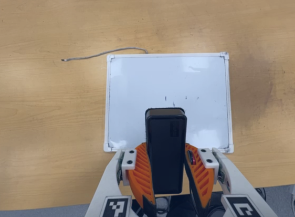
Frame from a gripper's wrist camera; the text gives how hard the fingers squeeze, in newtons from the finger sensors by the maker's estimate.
{"total": 7.1, "left": 6.3, "right": 7.9}